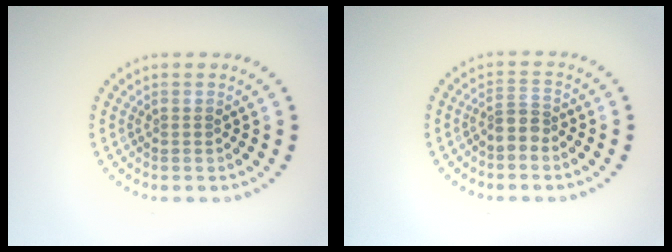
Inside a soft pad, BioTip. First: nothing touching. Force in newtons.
{"total": 2.1, "press": 1.6, "slide": 1.4}